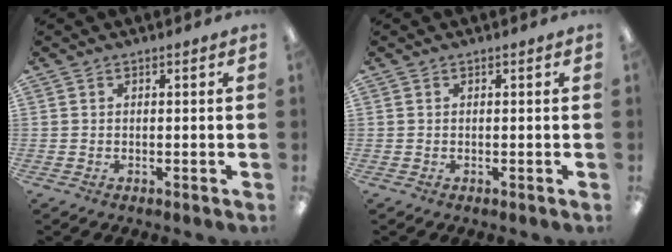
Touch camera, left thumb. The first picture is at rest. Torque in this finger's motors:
{"motor_torque": [0.00, 0.00, 0.00, 0.00, 0.00]}